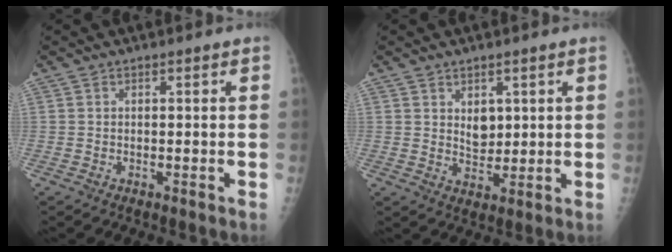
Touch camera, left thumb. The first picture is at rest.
{"total": 4.3, "force": [1.5, 2.8, 2.8], "torque": [-0.028, -0.016, 0.033]}